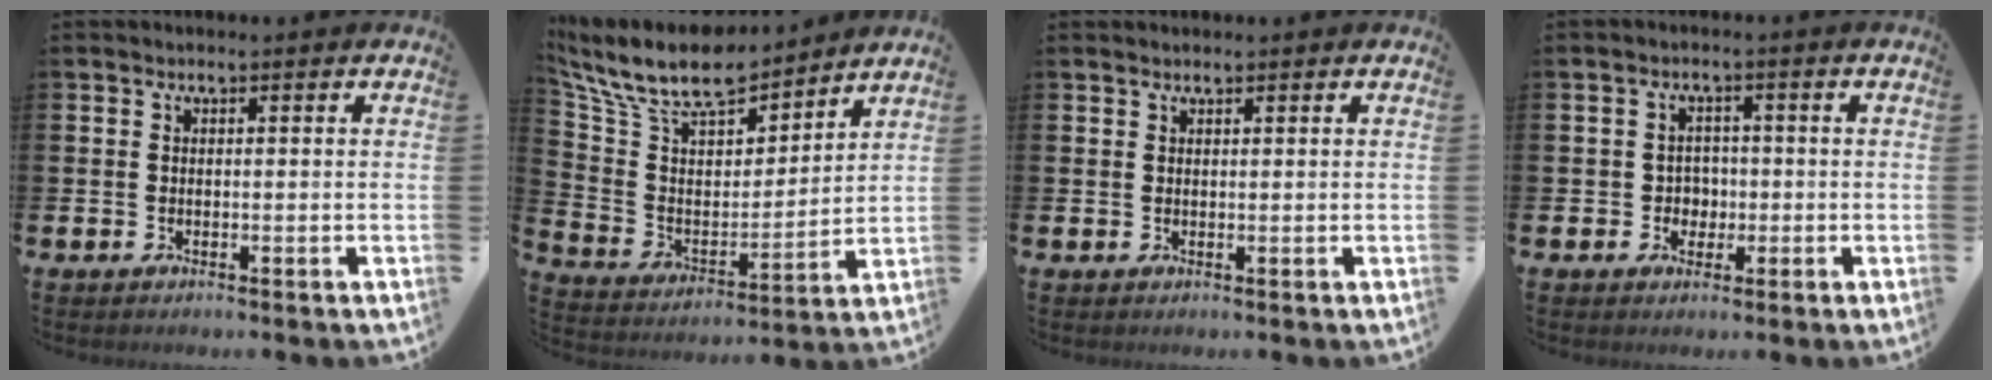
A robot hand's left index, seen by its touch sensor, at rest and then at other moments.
{"total": 10.6, "force": [9.6, 3.0, 3.3], "torque": [-0.112, -0.067, 0.169]}
{"total": 0.6, "force": [0.6, 0.0, -0.1], "torque": [0.011, -0.003, 0.009]}
{"total": 2.4, "force": [-0.6, 2.2, 0.5], "torque": [-0.010, 0.003, -0.019]}